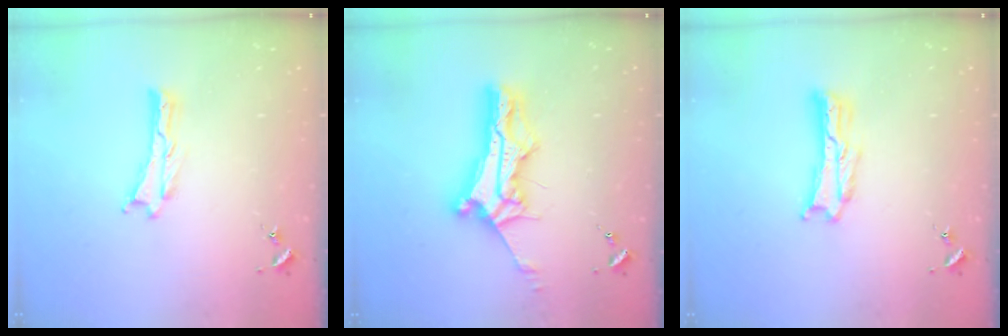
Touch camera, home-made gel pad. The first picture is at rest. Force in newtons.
{"total": 10.8, "press": 10.7, "slide": 0.8}
{"total": 1.6, "press": 1.6, "slide": 0.3}